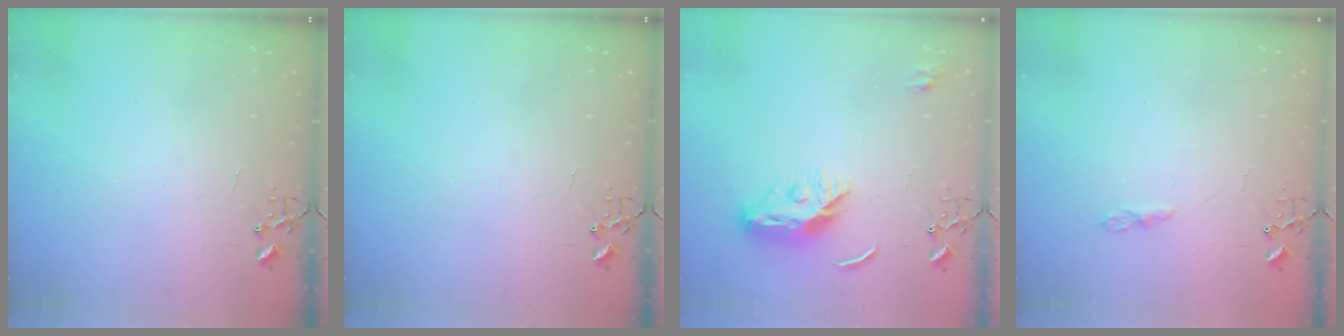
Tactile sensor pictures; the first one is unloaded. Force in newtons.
{"total": 0.0}
{"total": 11.3, "press": 11.3, "slide": 0.7}
{"total": 4.8, "press": 4.7, "slide": 0.6}